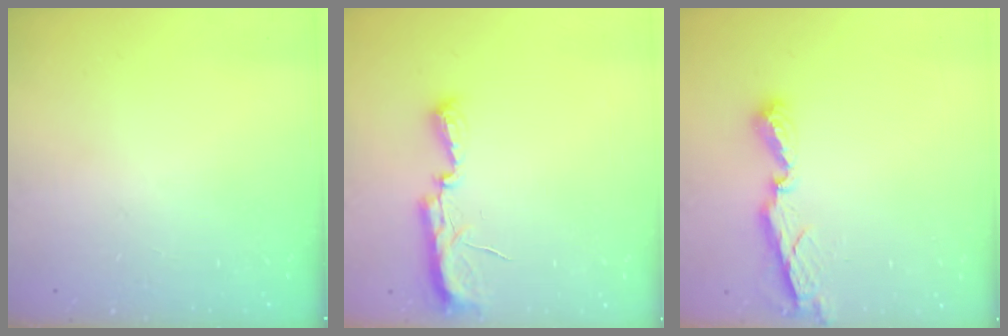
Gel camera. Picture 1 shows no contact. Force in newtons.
{"total": 9.8, "press": 8.5, "slide": 4.8}
{"total": 7.8, "press": 7.8, "slide": 0.5}